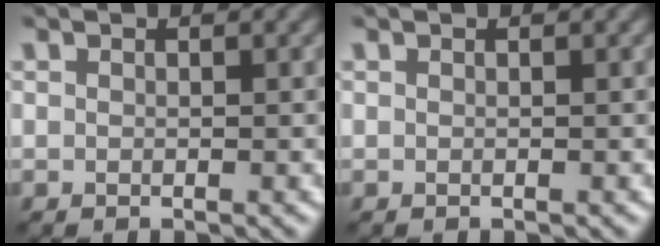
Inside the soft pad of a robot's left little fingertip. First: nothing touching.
{"total": 0.0}